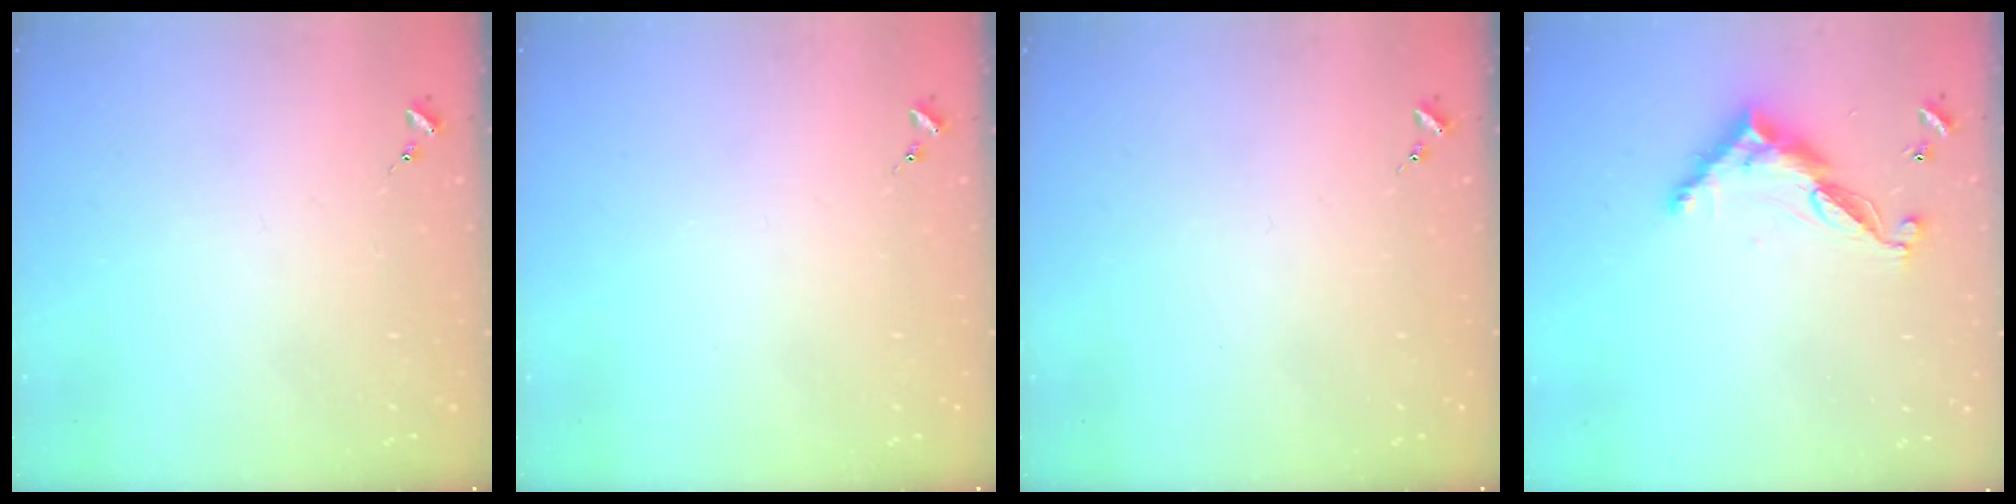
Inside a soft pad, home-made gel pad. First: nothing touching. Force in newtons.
{"total": 0.0}
{"total": 0.0}
{"total": 11.3, "press": 11.3, "slide": 0.3}